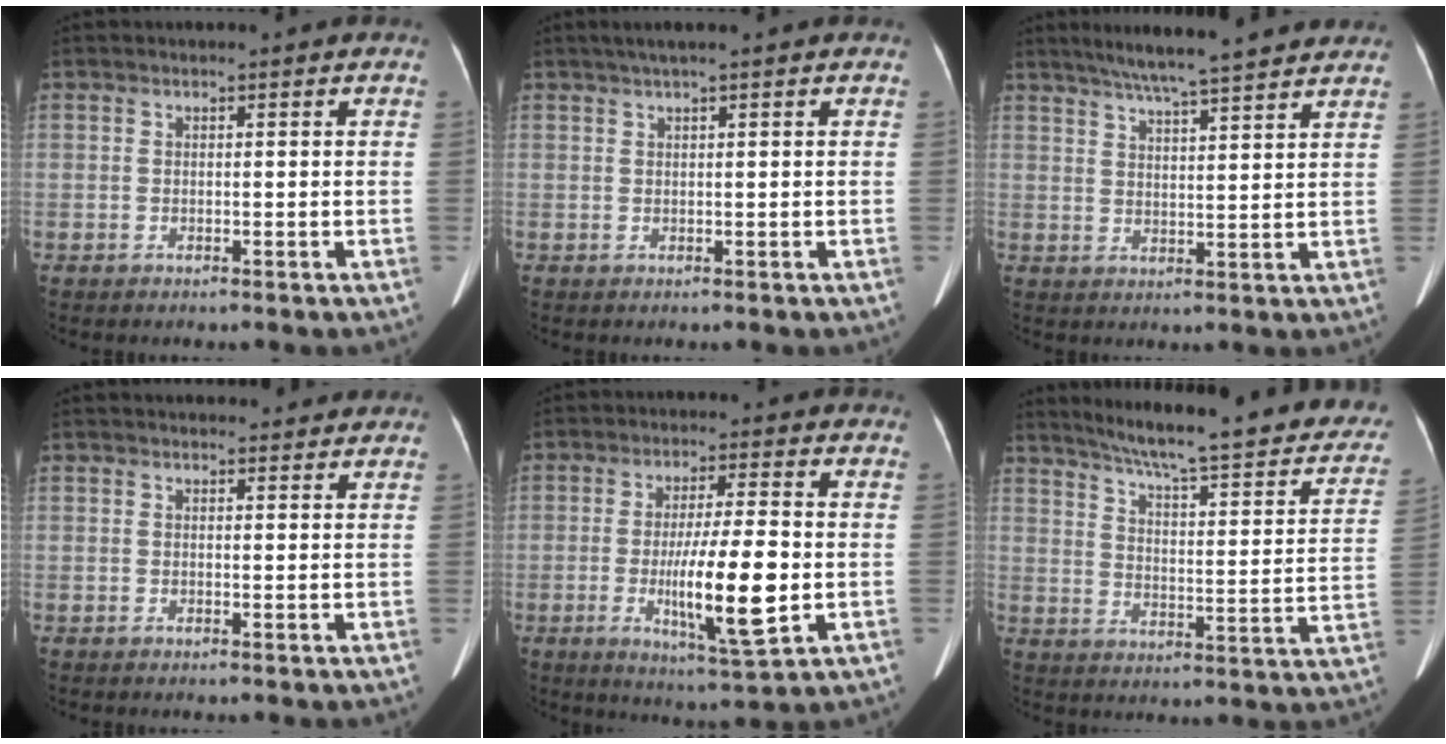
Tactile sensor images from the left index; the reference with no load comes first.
{"total": 2.3, "force": [1.5, -0.4, 1.6], "torque": [-0.034, 0.016, 0.031]}
{"total": 14.5, "force": [12.5, 0.6, 7.4], "torque": [-0.117, 0.025, 0.168]}
{"total": 6.8, "force": [6.4, 1.6, 1.8], "torque": [-0.016, 0.022, 0.072]}
{"total": 11.6, "force": [-2.1, 1.0, 11.4], "torque": [-0.199, -0.020, -0.035]}
{"total": 27.1, "force": [22.4, 3.9, 14.7], "torque": [-0.205, -0.038, 0.278]}